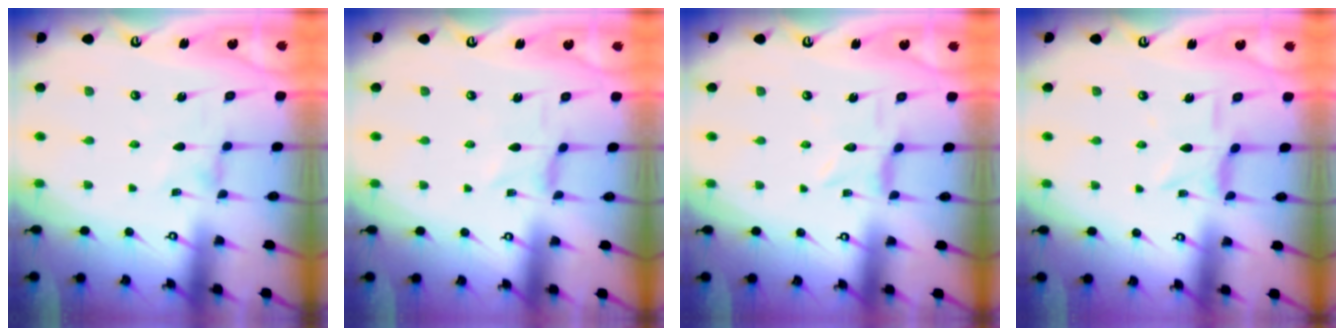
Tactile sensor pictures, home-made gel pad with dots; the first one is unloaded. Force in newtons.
{"total": 0.0}
{"total": 1.5, "press": 1.5, "slide": 0.2}
{"total": 4.0, "press": 3.9, "slide": 0.5}